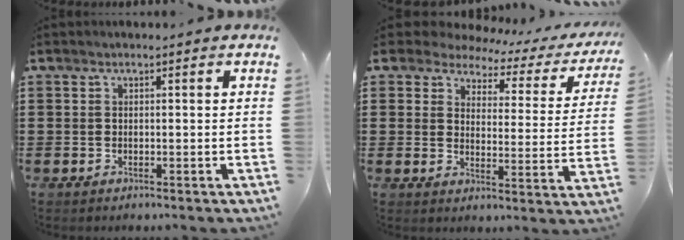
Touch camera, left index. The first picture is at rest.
{"total": 3.8, "force": [3.3, 1.7, 0.8], "torque": [-0.034, -0.019, 0.051]}